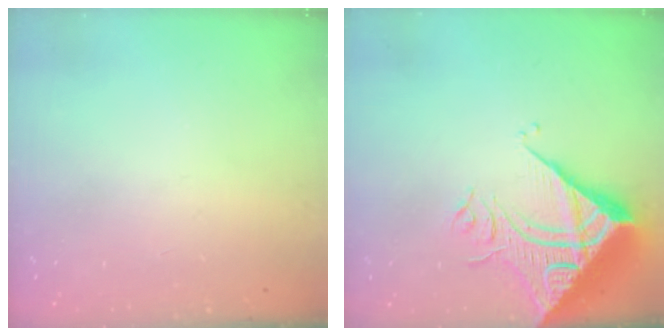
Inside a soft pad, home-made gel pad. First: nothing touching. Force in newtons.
{"total": 12.1, "press": 12.0, "slide": 1.2}